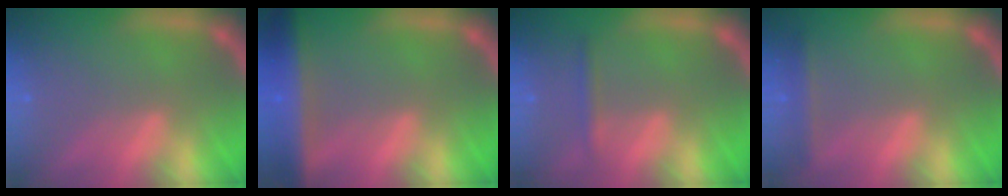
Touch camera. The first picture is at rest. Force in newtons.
{"total": 7.0}
{"total": 1.4}
{"total": 1.9}